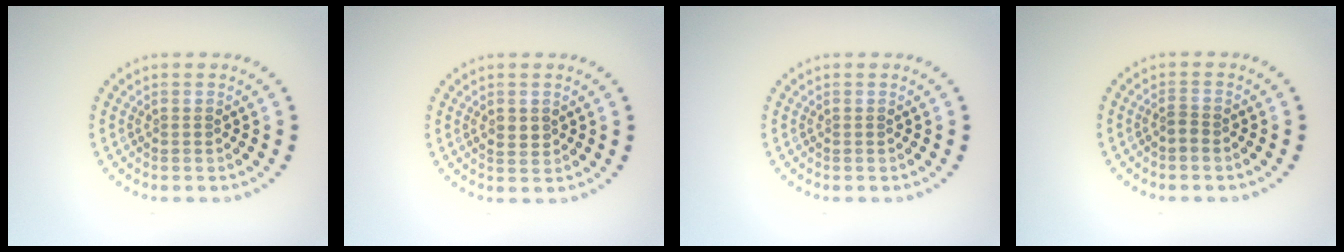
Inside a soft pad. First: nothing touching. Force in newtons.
{"total": 1.5, "press": 1.4, "slide": 0.3}
{"total": 0.0}
{"total": 1.0, "press": 0.8, "slide": 0.6}